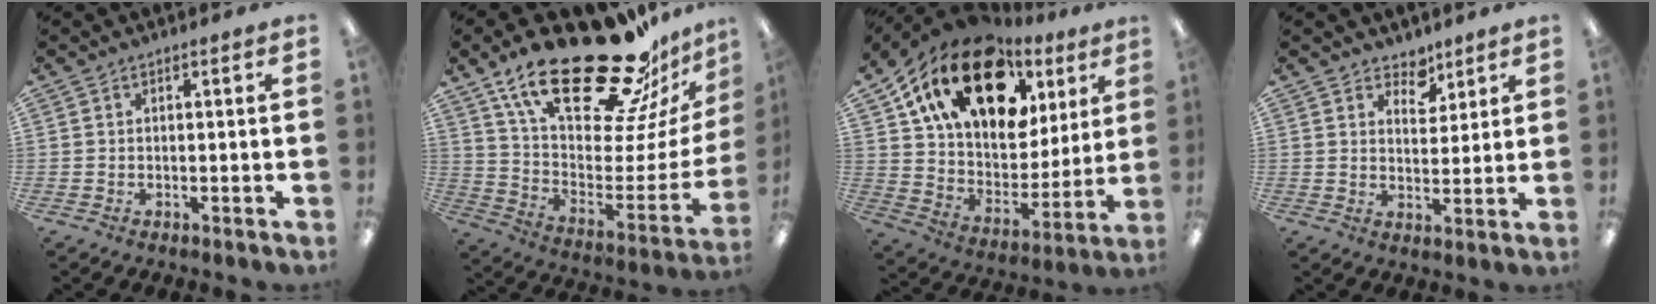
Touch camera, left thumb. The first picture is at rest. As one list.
[{"total": 30.0, "force": [20.5, 10.6, 19.2], "torque": [-0.294, -0.137, 0.361]}, {"total": 22.0, "force": [12.8, 12.5, 12.8], "torque": [-0.224, -0.063, 0.229]}, {"total": 5.5, "force": [4.4, 3.1, 1.1], "torque": [-0.006, -0.026, 0.077]}]